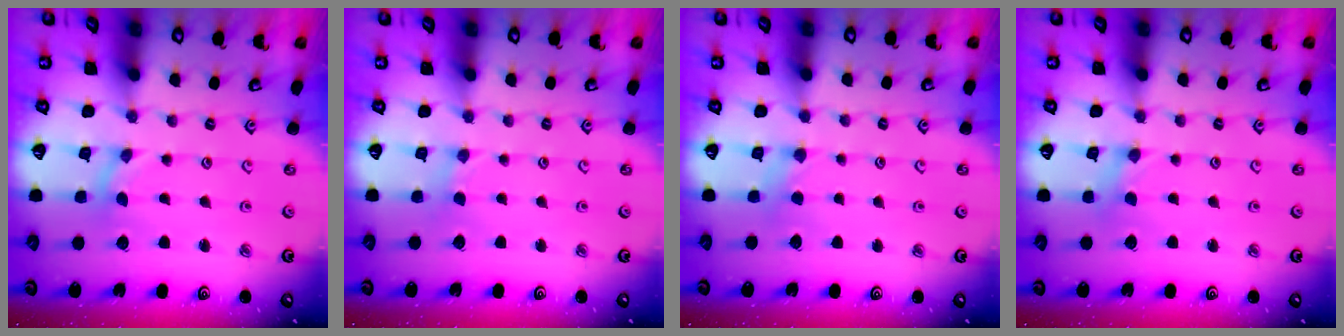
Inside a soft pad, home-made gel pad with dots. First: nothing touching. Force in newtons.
{"total": 0.0}
{"total": 2.8, "press": 2.7, "slide": 0.6}
{"total": 0.0}